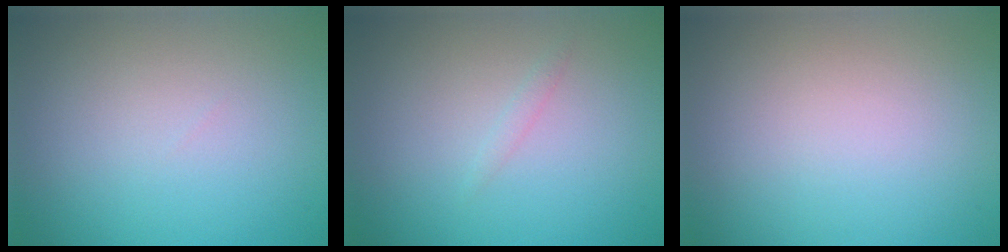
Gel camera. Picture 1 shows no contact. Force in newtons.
{"total": 0.6, "press": 0.6, "slide": 0.0}
{"total": 0.0}